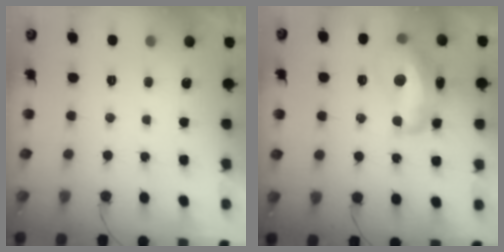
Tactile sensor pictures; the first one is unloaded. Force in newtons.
{"total": 15.6, "press": 15.6, "slide": 1.1}